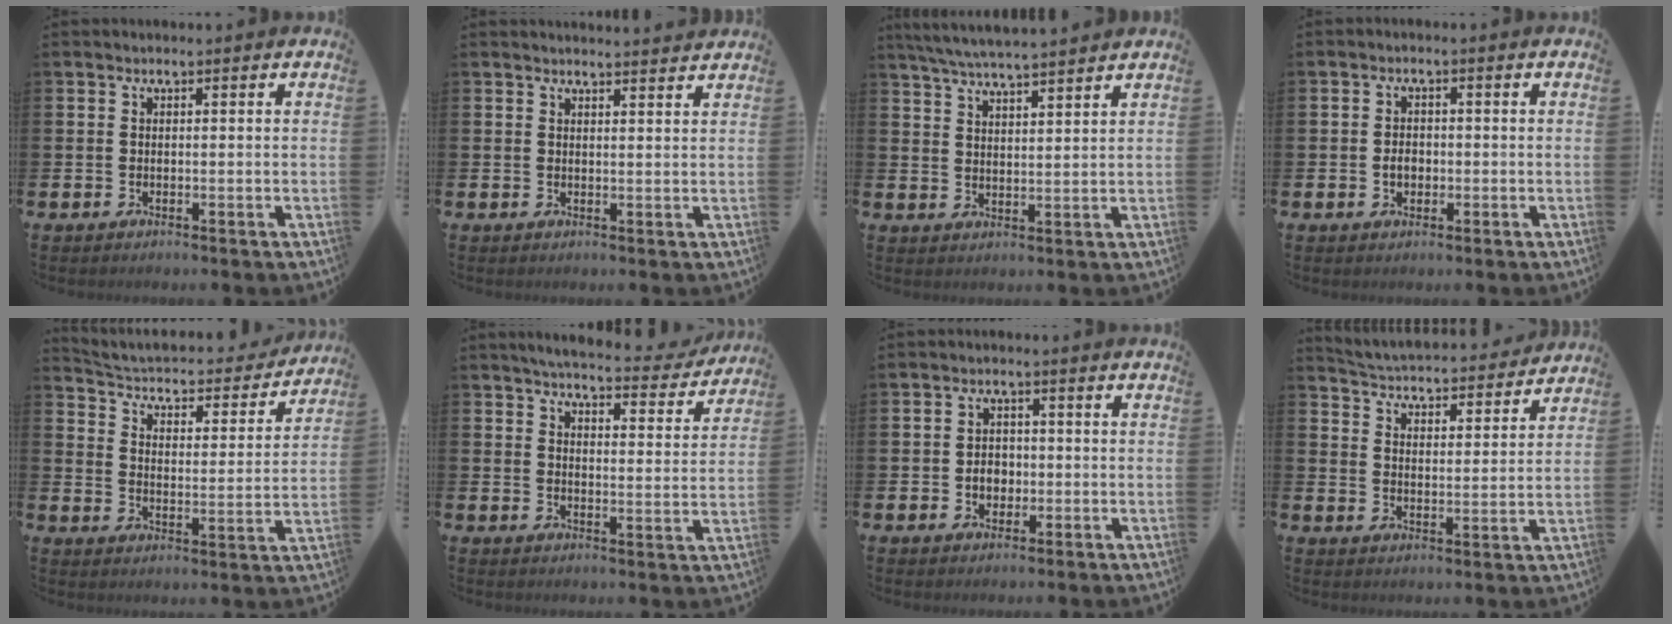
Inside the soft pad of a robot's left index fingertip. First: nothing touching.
{"total": 2.1, "force": [2.1, 0.0, -0.1], "torque": [0.011, -0.017, 0.035]}
{"total": 5.6, "force": [5.4, -0.1, 1.3], "torque": [-0.040, -0.025, 0.097]}
{"total": 2.0, "force": [-0.5, 1.5, 1.3], "torque": [-0.014, 0.001, -0.013]}
{"total": 3.8, "force": [3.4, 1.3, 1.1], "torque": [-0.046, -0.035, 0.047]}
{"total": 5.1, "force": [4.8, 0.8, 1.5], "torque": [-0.032, -0.036, 0.078]}
{"total": 2.8, "force": [-0.6, 2.3, 1.6], "torque": [-0.013, -0.003, -0.019]}
{"total": 4.6, "force": [4.5, 0.6, 0.2], "torque": [-0.030, -0.042, 0.074]}